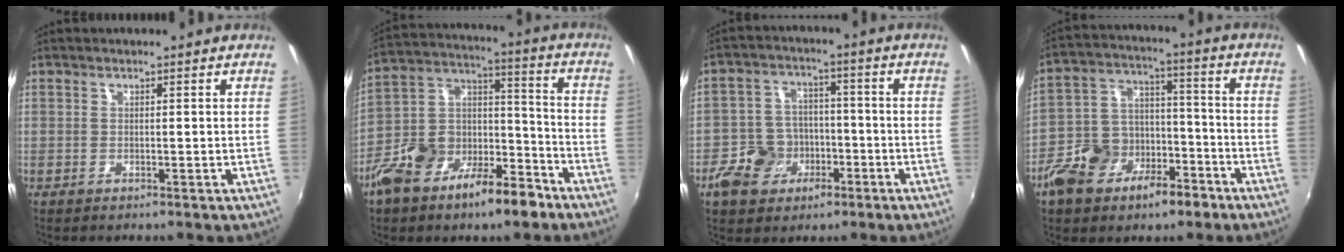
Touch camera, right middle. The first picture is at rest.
{"total": 18.1, "force": [-11.0, 9.0, 11.2], "torque": [-0.221, 0.015, -0.183]}
{"total": 10.6, "force": [-4.9, 8.5, 4.0], "torque": [-0.116, 0.020, -0.072]}
{"total": 16.2, "force": [-9.3, 10.2, 8.6], "torque": [-0.201, 0.019, -0.148]}